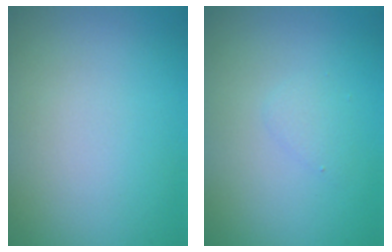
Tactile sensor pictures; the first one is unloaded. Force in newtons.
{"total": 0.8, "press": 0.8, "slide": 0.1}